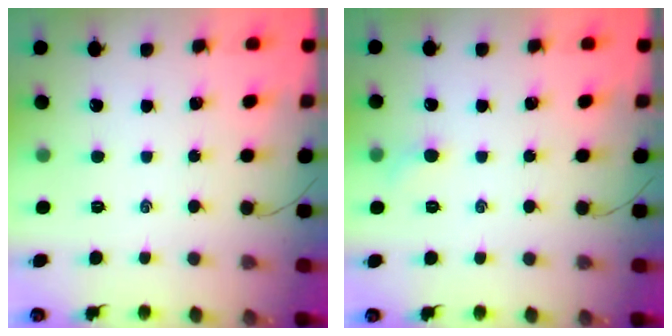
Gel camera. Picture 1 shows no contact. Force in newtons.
{"total": 3.4, "press": 3.3, "slide": 1.1}